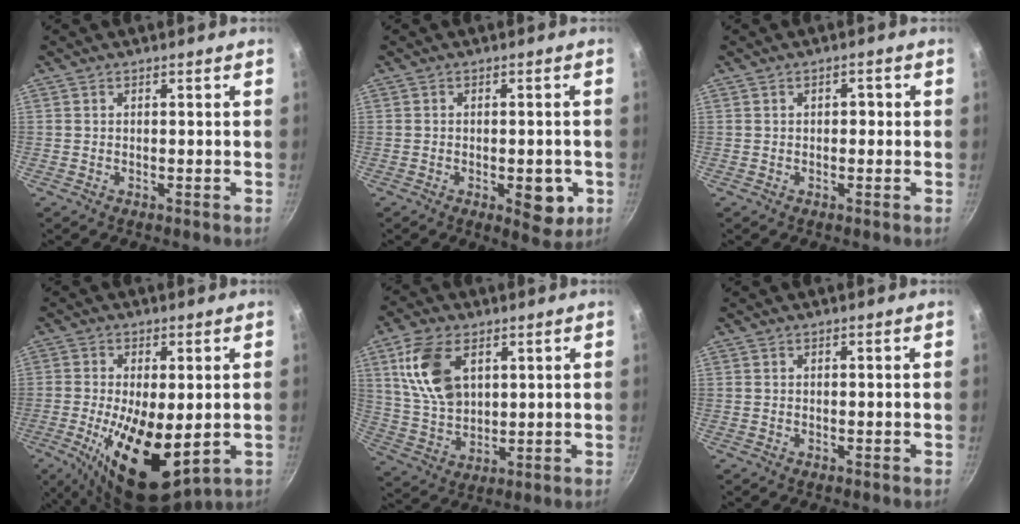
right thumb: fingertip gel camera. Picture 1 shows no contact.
{"total": 6.9, "force": [-1.9, 3.4, 5.7], "torque": [-0.048, 0.003, -0.021]}
{"total": 2.2, "force": [0.3, 1.4, 1.7], "torque": [-0.017, 0.007, 0.002]}
{"total": 15.7, "force": [-2.7, 6.9, 13.8], "torque": [-0.237, -0.012, -0.031]}
{"total": 13.0, "force": [4.9, 7.8, 9.2], "torque": [-0.164, -0.020, 0.102]}
{"total": 0.0}